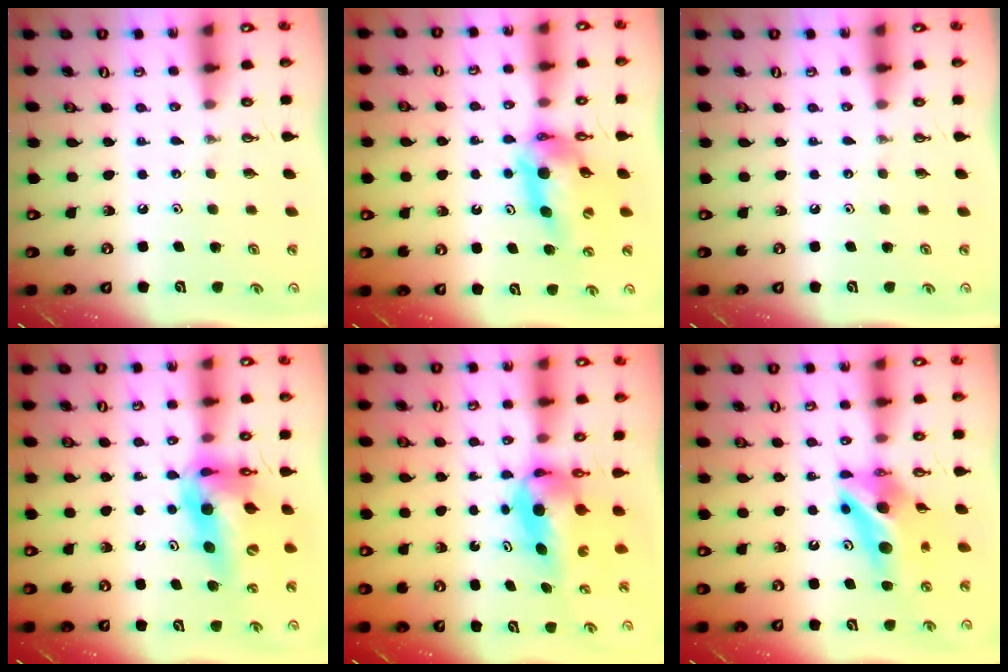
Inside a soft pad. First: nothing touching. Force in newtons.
{"total": 12.0, "press": 11.9, "slide": 1.2}
{"total": 0.0}
{"total": 16.8, "press": 15.9, "slide": 5.4}
{"total": 6.6, "press": 6.2, "slide": 2.3}
{"total": 12.8, "press": 12.7, "slide": 1.3}